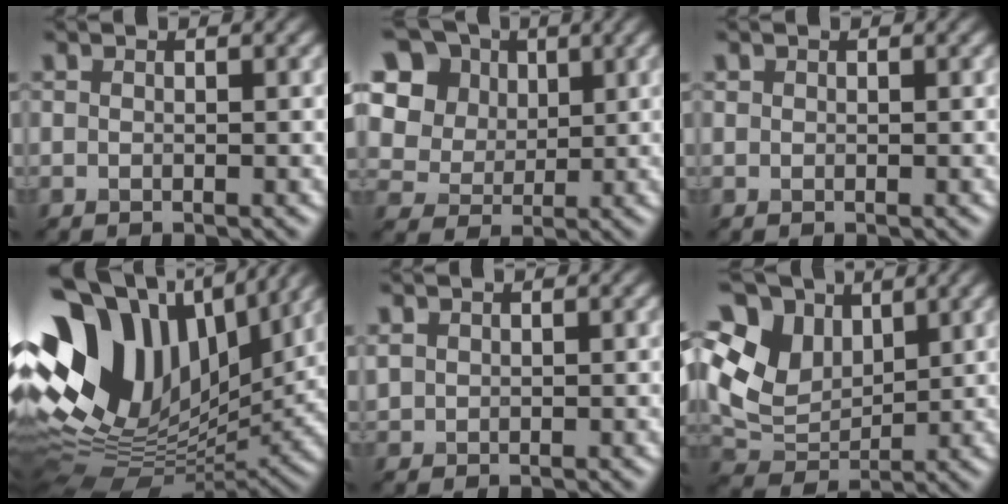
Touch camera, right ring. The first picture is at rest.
{"total": 9.3, "force": [5.1, 7.0, 3.3], "torque": [-0.092, 0.027, 0.102]}
{"total": 0.5, "force": [-0.1, -0.3, -0.4], "torque": [0.000, 0.004, 0.004]}
{"total": 14.4, "force": [5.0, 9.5, 9.6], "torque": [-0.218, 0.033, 0.102]}
{"total": 0.9, "force": [0.5, -0.1, -0.8], "torque": [0.008, 0.008, 0.025]}
{"total": 6.9, "force": [3.2, 4.9, 3.6], "torque": [-0.100, 0.015, 0.072]}